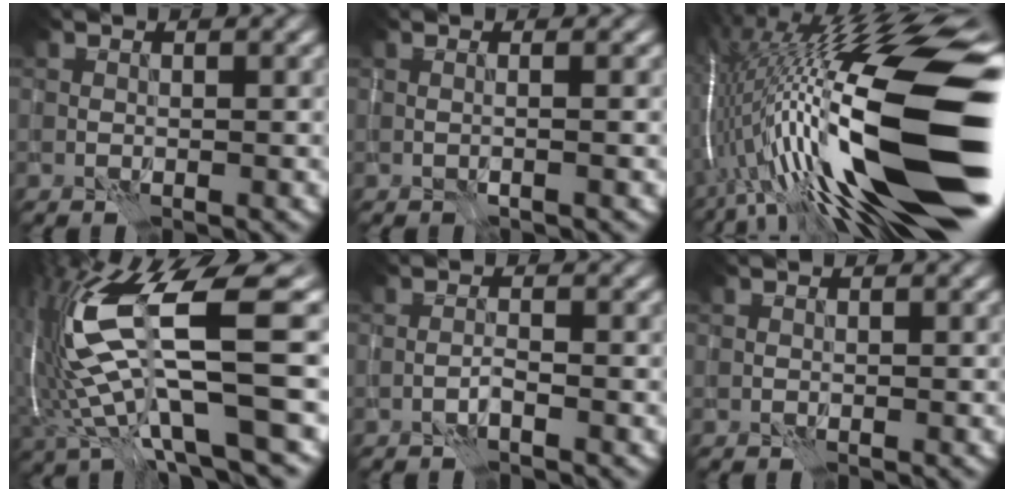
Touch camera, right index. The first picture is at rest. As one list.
[{"total": 1.3, "force": [0.0, 0.4, 1.2], "torque": [-0.015, -0.002, -0.012]}, {"total": 21.5, "force": [-1.4, 6.2, 20.5], "torque": [-0.357, 0.009, -0.035]}, {"total": 14.5, "force": [1.1, 3.6, 14.0], "torque": [-0.284, -0.006, 0.039]}, {"total": 0.8, "force": [-0.7, -0.1, 0.5], "torque": [-0.009, 0.006, -0.015]}, {"total": 0.0}]